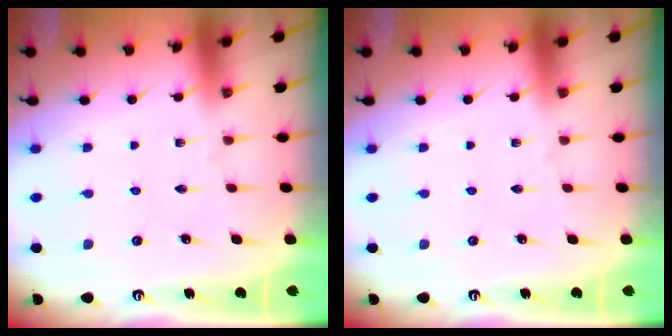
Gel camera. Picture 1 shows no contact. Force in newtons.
{"total": 0.0}